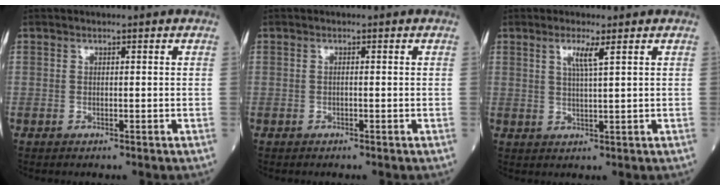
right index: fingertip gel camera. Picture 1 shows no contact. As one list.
[{"total": 0.0}, {"total": 3.0, "force": [1.5, -0.3, 2.6], "torque": [-0.054, -0.002, 0.027]}]